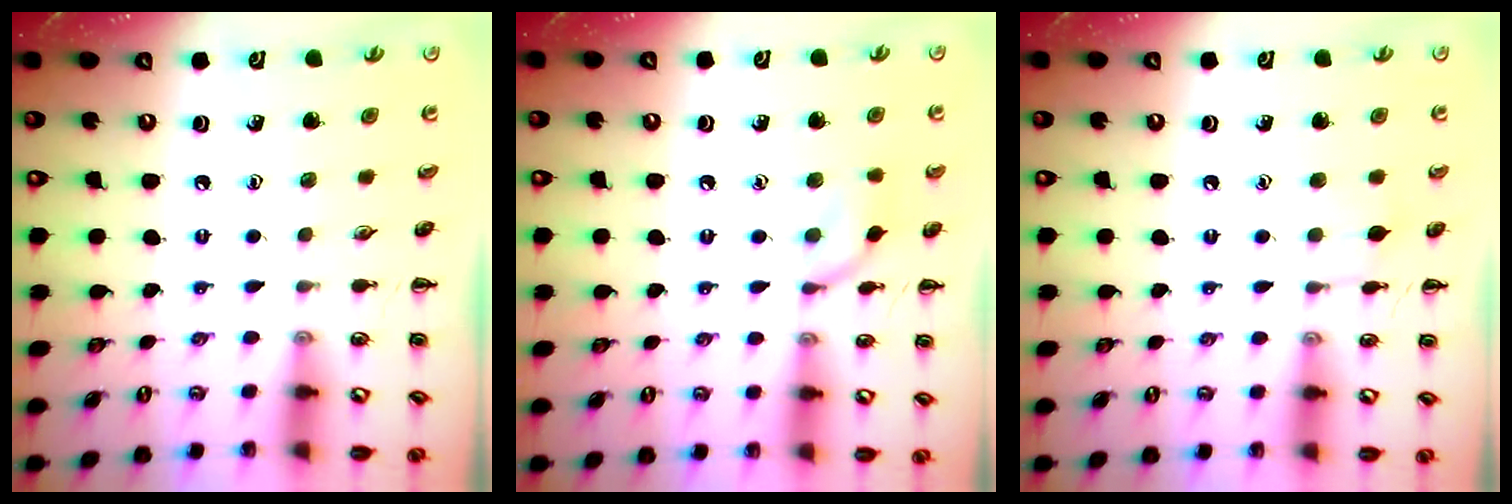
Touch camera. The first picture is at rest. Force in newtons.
{"total": 7.5, "press": 7.4, "slide": 1.0}
{"total": 4.7, "press": 4.5, "slide": 1.2}